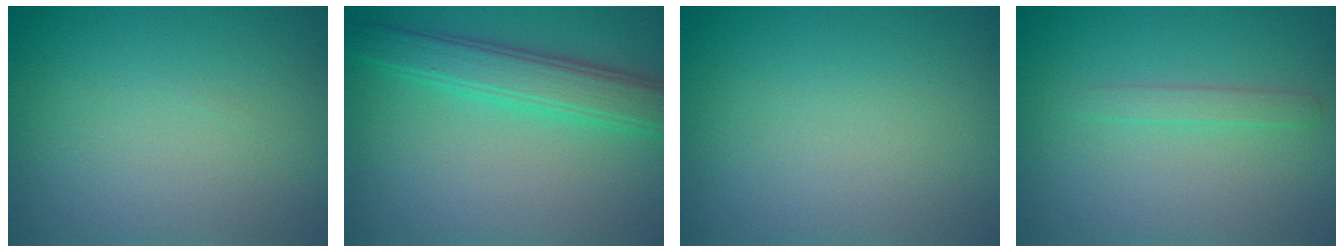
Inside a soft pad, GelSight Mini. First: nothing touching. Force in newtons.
{"total": 4.6, "press": 4.6, "slide": 0.0}
{"total": 0.0}
{"total": 1.3, "press": 1.3, "slide": 0.1}